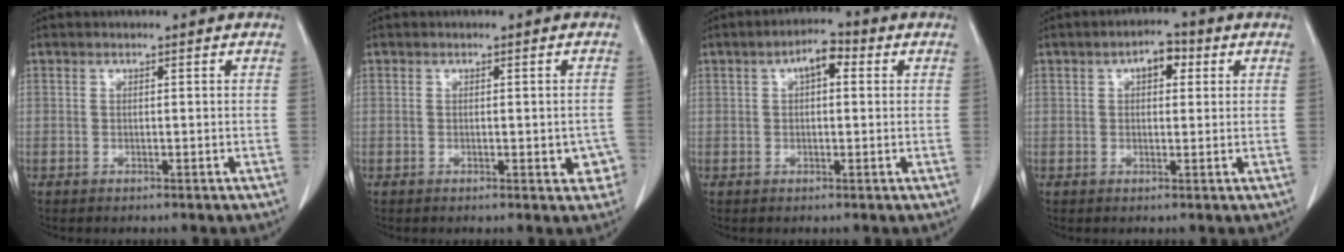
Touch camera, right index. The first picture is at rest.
{"total": 3.1, "force": [-0.7, 1.5, 2.7], "torque": [-0.017, 0.003, -0.004]}
{"total": 4.4, "force": [1.3, 1.9, 3.7], "torque": [-0.060, 0.020, 0.017]}
{"total": 4.0, "force": [1.5, 2.0, 3.1], "torque": [-0.046, 0.016, 0.019]}